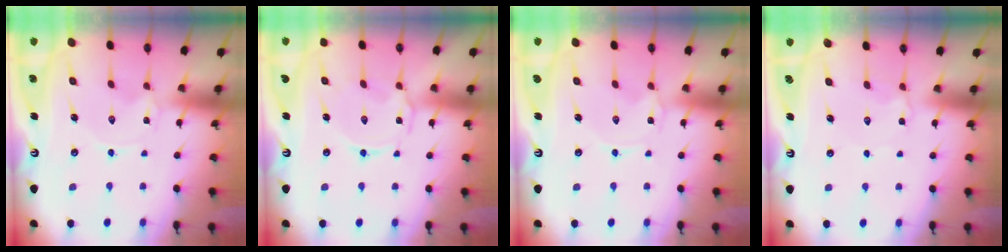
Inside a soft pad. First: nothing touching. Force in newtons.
{"total": 2.4, "press": 2.4, "slide": 0.4}
{"total": 0.0}
{"total": 2.5, "press": 2.5, "slide": 0.2}